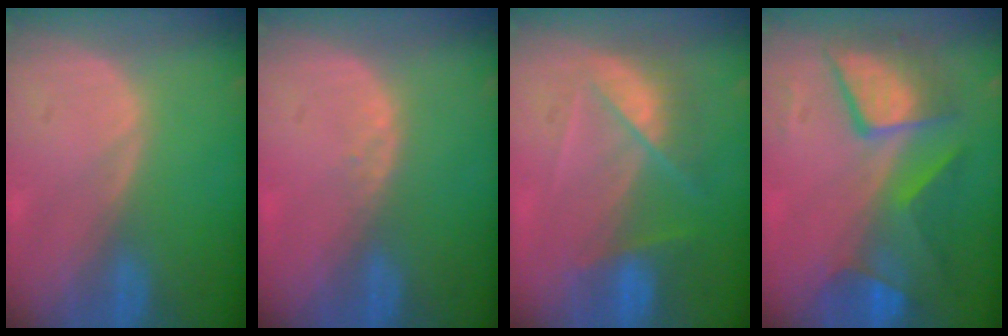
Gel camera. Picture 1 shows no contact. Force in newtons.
{"total": 1.1, "press": 0.8, "slide": 0.7}
{"total": 7.4, "press": 6.5, "slide": 3.4}
{"total": 9.2, "press": 9.2, "slide": 0.6}